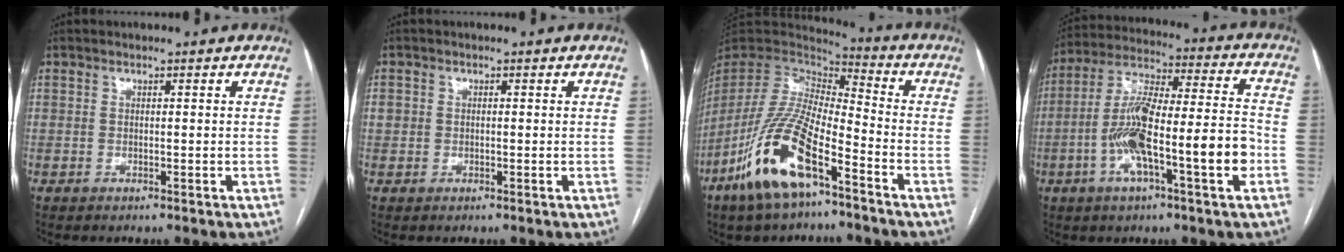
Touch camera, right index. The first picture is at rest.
{"total": 1.5, "force": [0.0, 1.4, 0.5], "torque": [-0.008, 0.012, 0.004]}
{"total": 16.6, "force": [-9.2, 4.4, 13.2], "torque": [-0.281, -0.028, -0.177]}
{"total": 16.4, "force": [-4.7, 1.9, 15.6], "torque": [-0.282, 0.013, -0.079]}